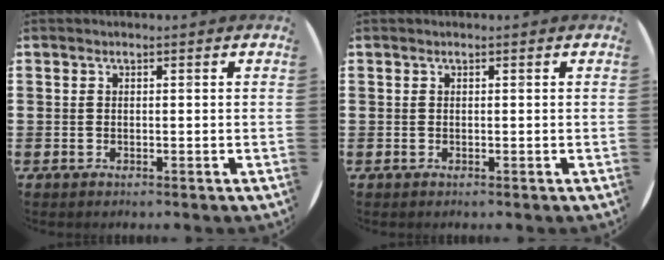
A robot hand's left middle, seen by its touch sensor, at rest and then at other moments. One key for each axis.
{"total": 0.0}